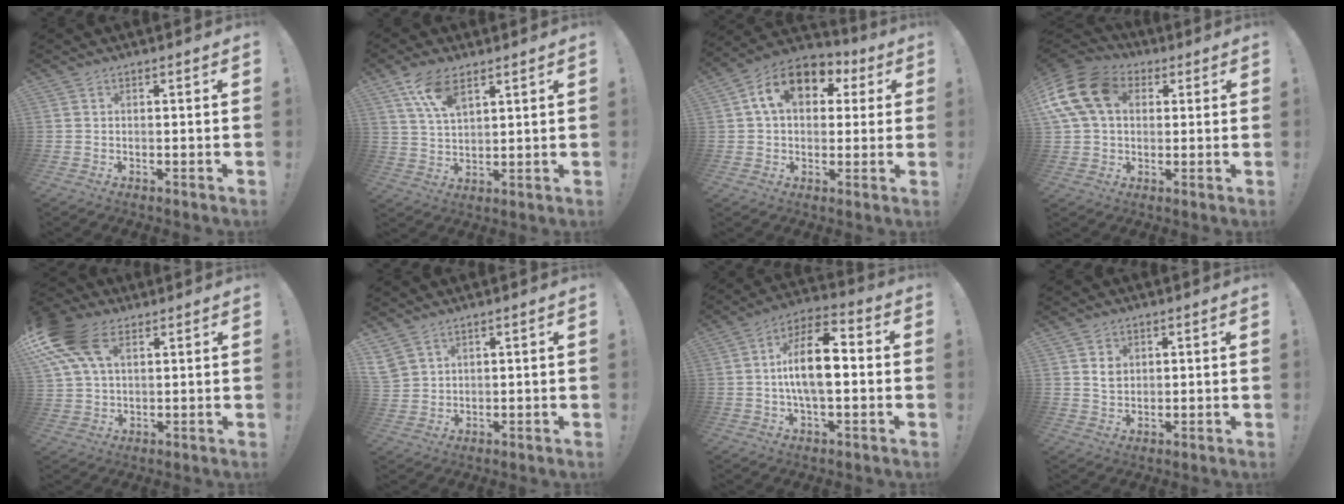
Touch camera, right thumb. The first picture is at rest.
{"total": 9.4, "force": [5.8, 3.9, 6.3], "torque": [-0.107, -0.023, 0.106]}
{"total": 15.0, "force": [5.0, 10.2, 9.7], "torque": [-0.148, -0.002, 0.093]}
{"total": 16.8, "force": [4.3, 12.2, 10.8], "torque": [-0.206, -0.002, 0.083]}
{"total": 16.3, "force": [7.4, 9.8, 10.8], "torque": [-0.224, -0.027, 0.138]}
{"total": 5.1, "force": [3.6, 3.1, 1.6], "torque": [-0.032, -0.014, 0.075]}
{"total": 13.9, "force": [-0.3, 6.2, 12.5], "torque": [-0.217, 0.006, -0.014]}
{"total": 4.0, "force": [1.6, 3.3, 1.7], "torque": [-0.012, -0.005, 0.025]}